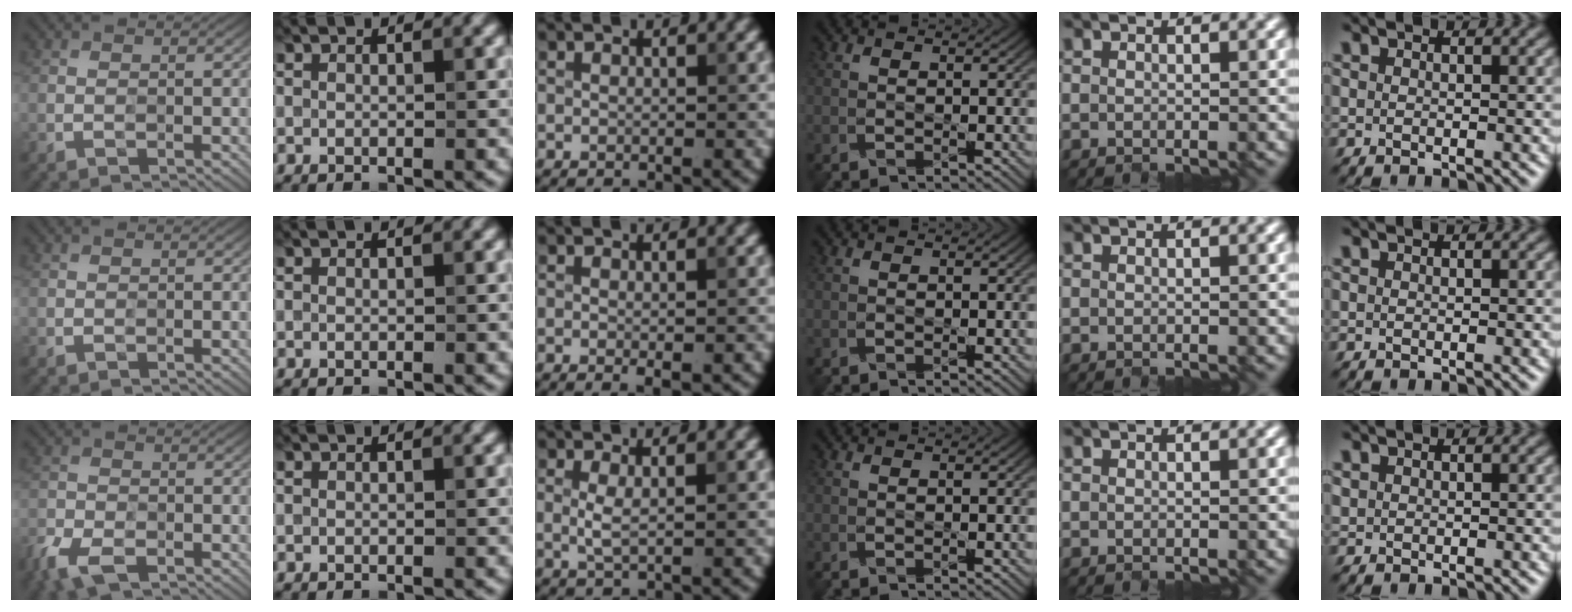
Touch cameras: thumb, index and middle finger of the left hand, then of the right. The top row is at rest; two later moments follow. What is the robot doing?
{"motion": "close", "object": "egg carton"}